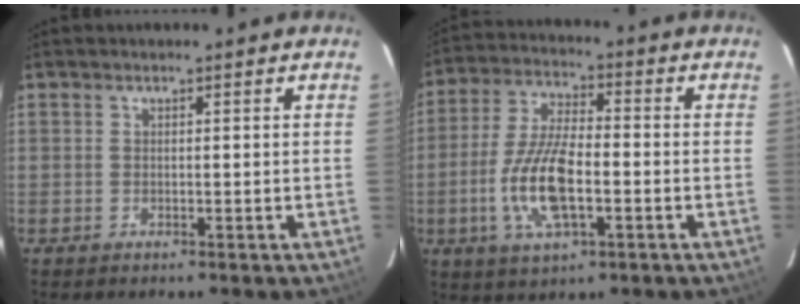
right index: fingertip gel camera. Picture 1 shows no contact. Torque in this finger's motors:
{"motor_torque": [1.86, -0.28, 0.38, 0.19]}